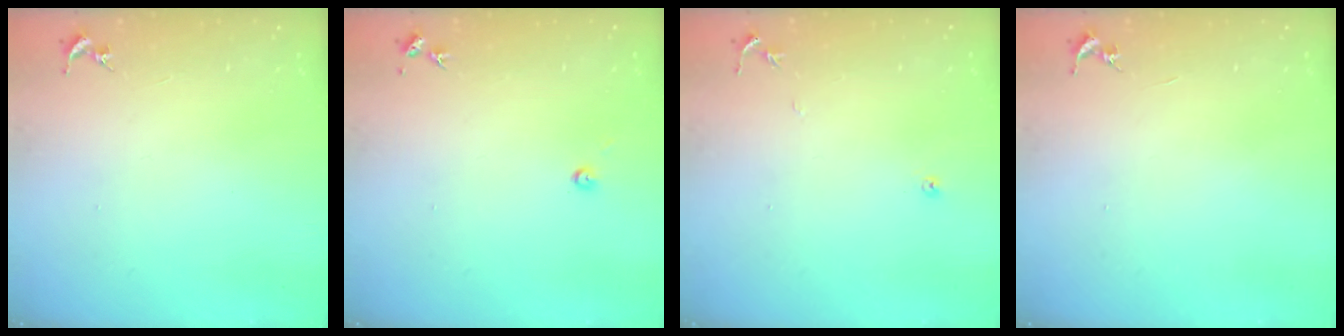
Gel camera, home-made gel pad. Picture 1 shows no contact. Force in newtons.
{"total": 2.7, "press": 2.7, "slide": 0.2}
{"total": 4.6, "press": 4.6, "slide": 0.5}
{"total": 0.0}